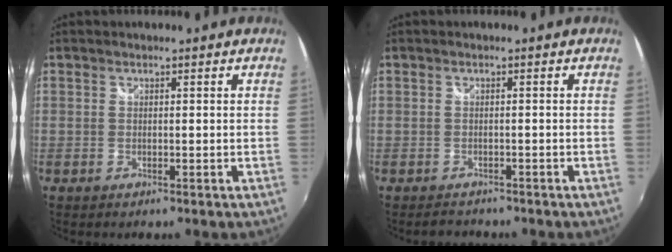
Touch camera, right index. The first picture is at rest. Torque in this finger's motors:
{"motor_torque": [-0.12, -0.06, -0.06, -0.04]}